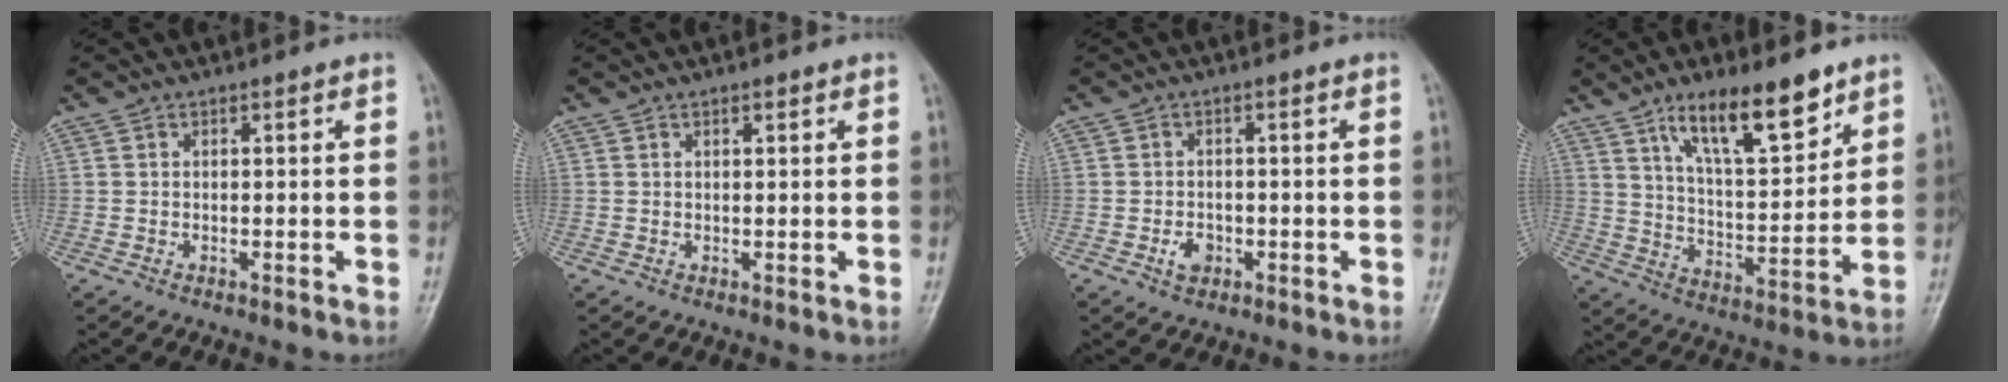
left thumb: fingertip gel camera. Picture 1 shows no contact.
{"total": 1.0, "force": [0.6, 0.3, 0.7], "torque": [-0.010, -0.001, 0.009]}
{"total": 2.9, "force": [-1.2, 2.1, 1.6], "torque": [-0.021, 0.005, -0.017]}
{"total": 14.8, "force": [9.5, 4.6, 10.5], "torque": [-0.147, -0.052, 0.169]}